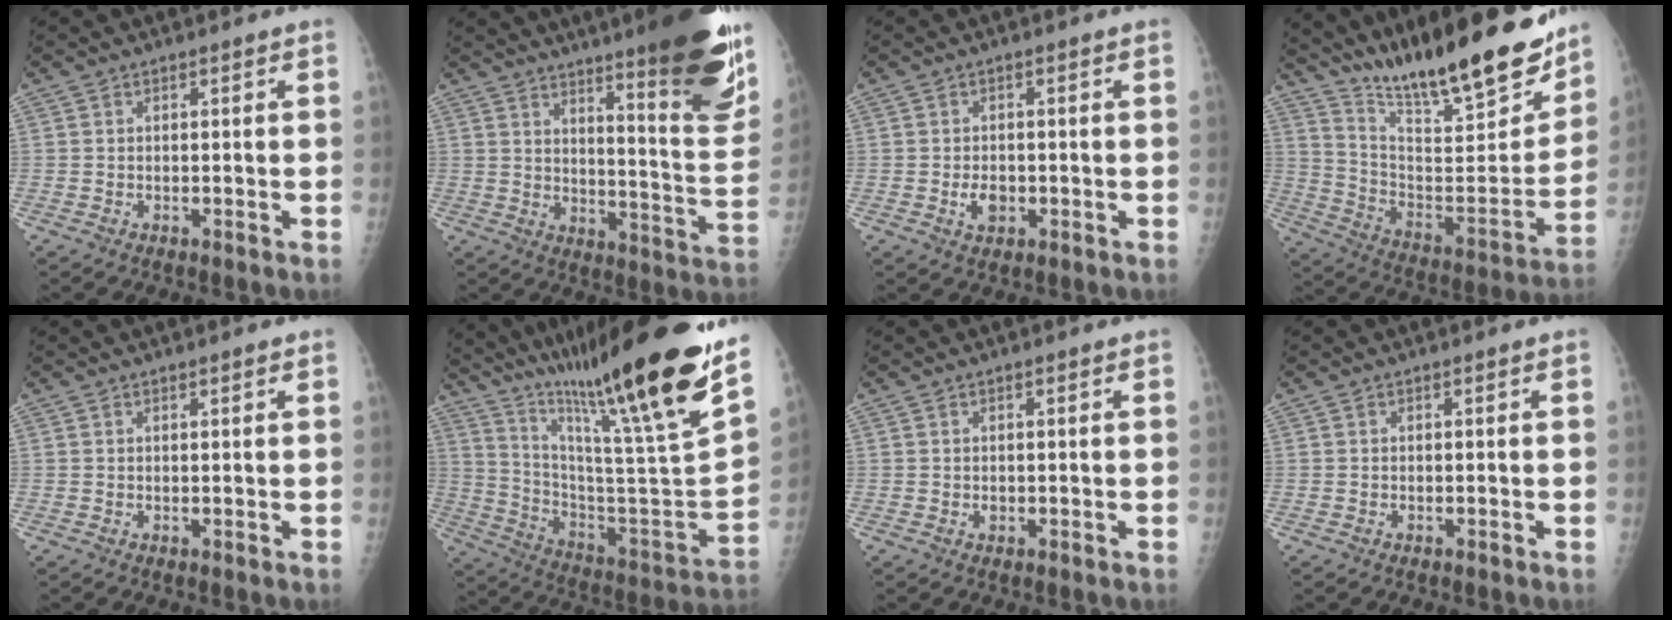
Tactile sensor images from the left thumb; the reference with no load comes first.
{"total": 22.5, "force": [14.8, 2.9, 16.6], "torque": [-0.202, -0.089, 0.204]}
{"total": 3.2, "force": [-0.8, 2.1, 2.2], "torque": [-0.030, 0.004, -0.010]}
{"total": 25.3, "force": [20.4, 4.4, 14.4], "torque": [-0.206, -0.104, 0.328]}
{"total": 0.9, "force": [0.6, 0.1, 0.6], "torque": [-0.008, -0.001, 0.008]}
{"total": 35.0, "force": [24.9, 3.2, 24.4], "torque": [-0.354, -0.119, 0.392]}
{"total": 0.7, "force": [0.1, 0.5, 0.5], "torque": [-0.003, 0.001, 0.003]}
{"total": 0.0}